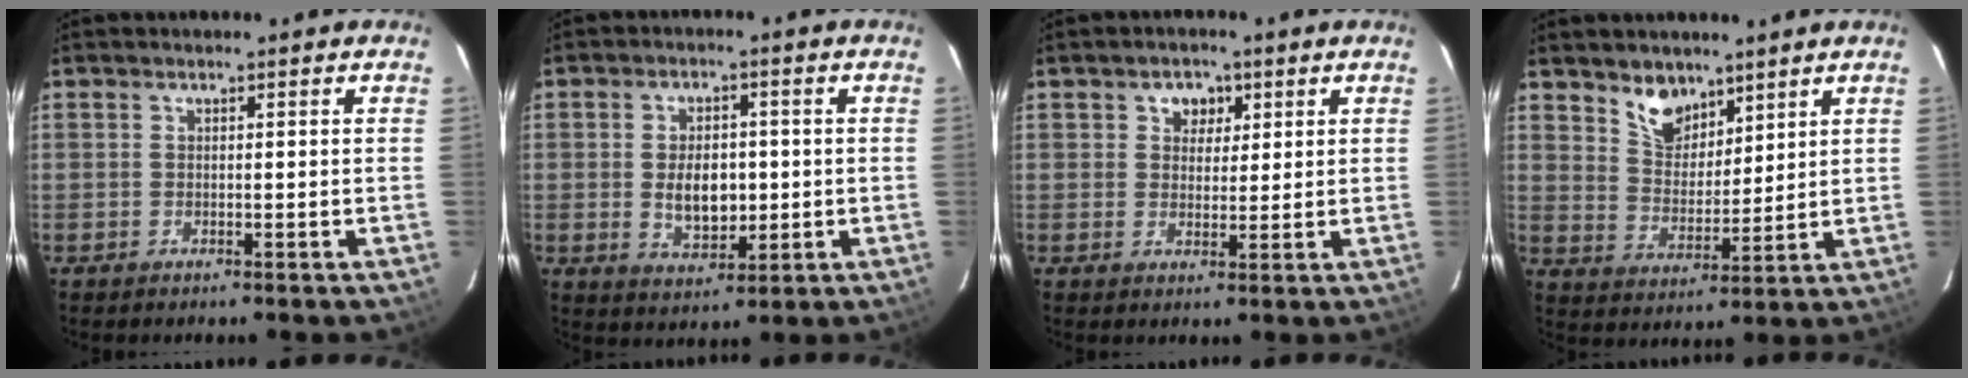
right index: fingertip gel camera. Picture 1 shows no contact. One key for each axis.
{"total": 7.5, "fx": -0.5, "fy": 4.6, "fz": 5.8, "tx": -0.106, "ty": -0.002, "tz": 0.001}
{"total": 3.5, "fx": 1.7, "fy": 2.9, "fz": 1.2, "tx": -0.009, "ty": 0.006, "tz": 0.028}
{"total": 7.4, "fx": 5.7, "fy": 3.8, "fz": 2.8, "tx": -0.043, "ty": 0.003, "tz": 0.110}